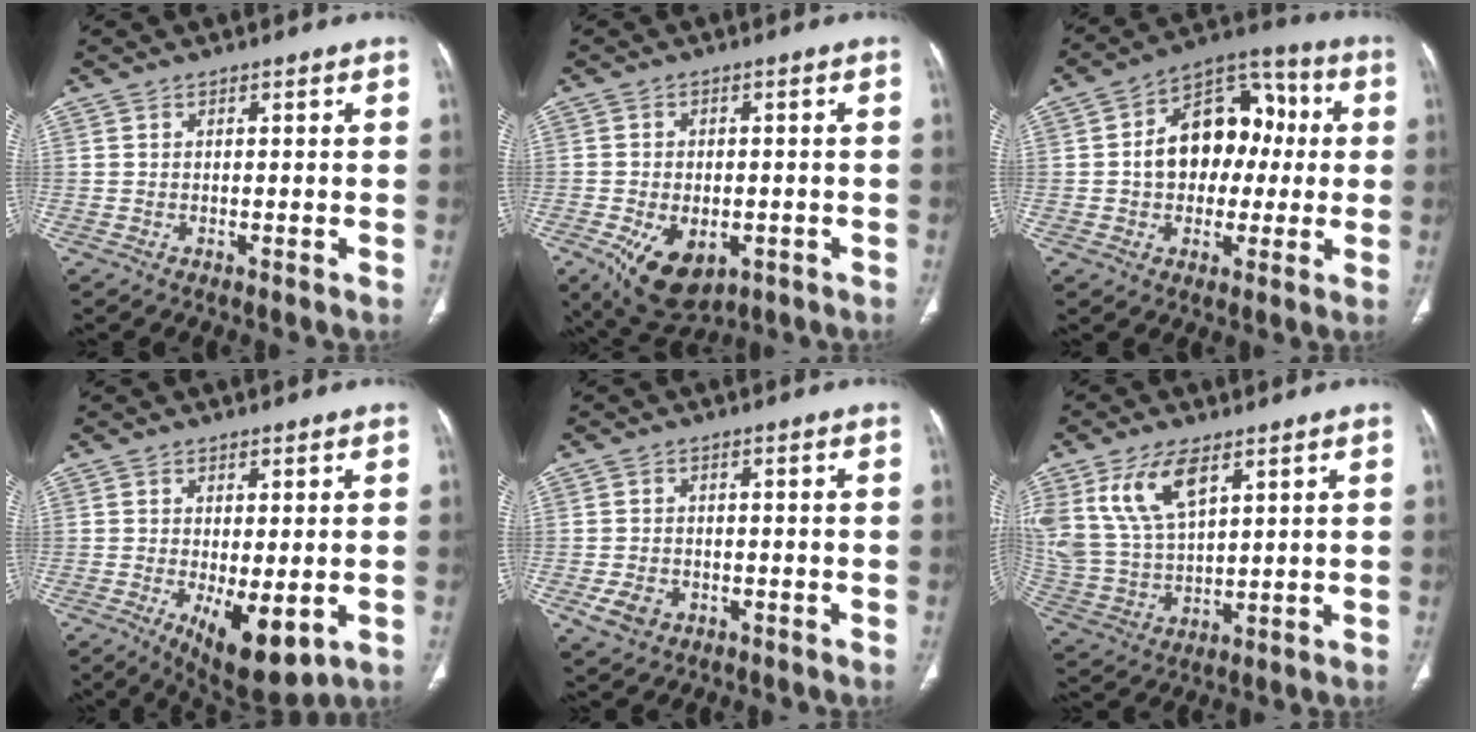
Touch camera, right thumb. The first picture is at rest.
{"total": 11.3, "force": [-4.4, 6.8, 7.9], "torque": [-0.120, 0.005, -0.056]}
{"total": 15.9, "force": [0.7, 11.3, 11.1], "torque": [-0.122, 0.038, 0.004]}
{"total": 10.2, "force": [-2.8, 4.1, 8.9], "torque": [-0.132, -0.021, -0.029]}
{"total": 4.3, "force": [-1.7, 3.2, 2.2], "torque": [-0.036, 0.006, -0.023]}
{"total": 13.3, "force": [6.7, 6.6, 9.4], "torque": [-0.185, -0.019, 0.146]}